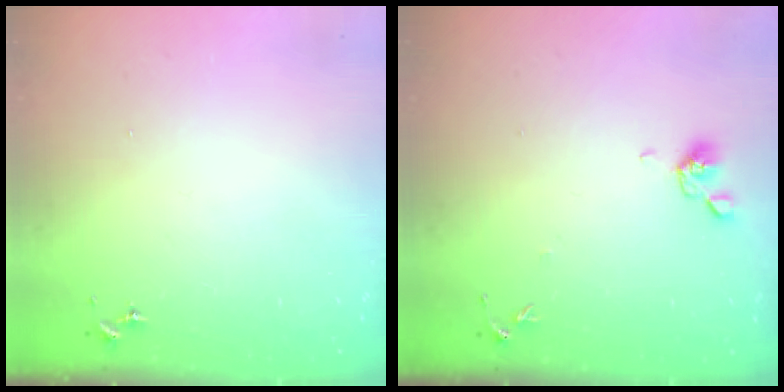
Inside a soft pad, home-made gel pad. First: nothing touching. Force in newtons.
{"total": 7.1, "press": 6.8, "slide": 1.8}